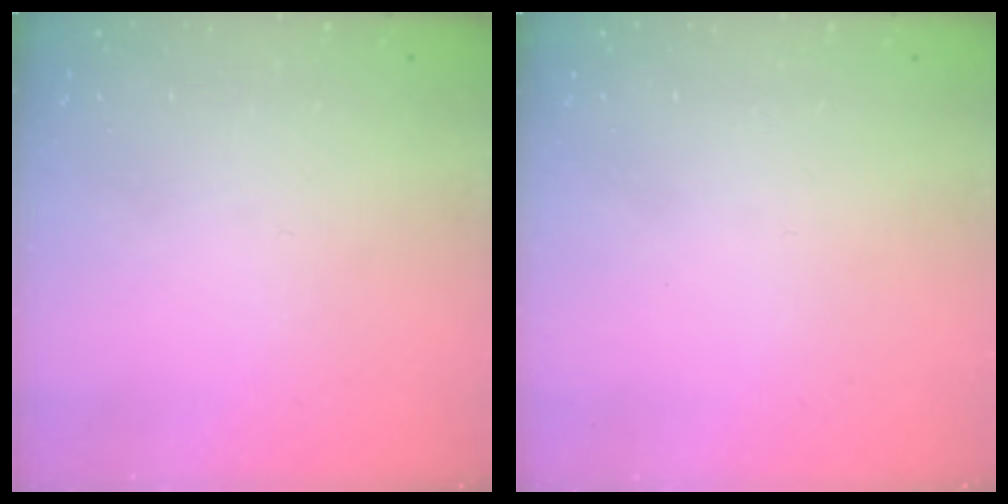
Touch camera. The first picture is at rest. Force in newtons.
{"total": 1.7, "press": 1.6, "slide": 0.1}